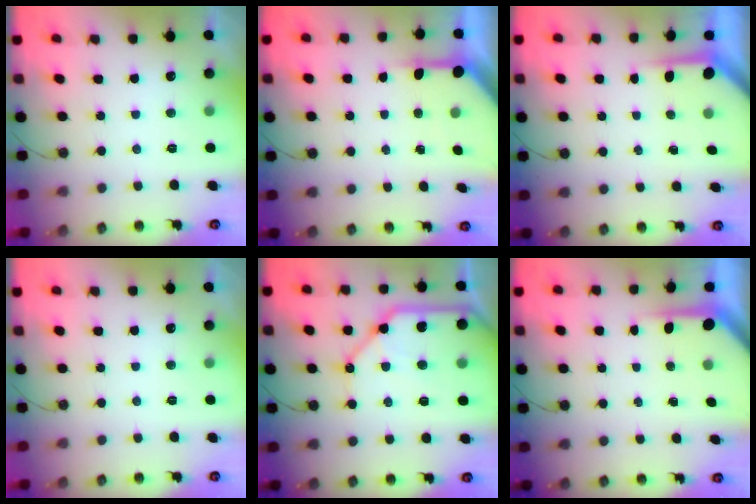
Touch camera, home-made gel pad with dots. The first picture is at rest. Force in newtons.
{"total": 6.1, "press": 6.1, "slide": 0.5}
{"total": 3.6, "press": 3.6, "slide": 0.4}
{"total": 0.0}
{"total": 19.2, "press": 19.0, "slide": 2.5}
{"total": 3.8, "press": 3.8, "slide": 0.3}